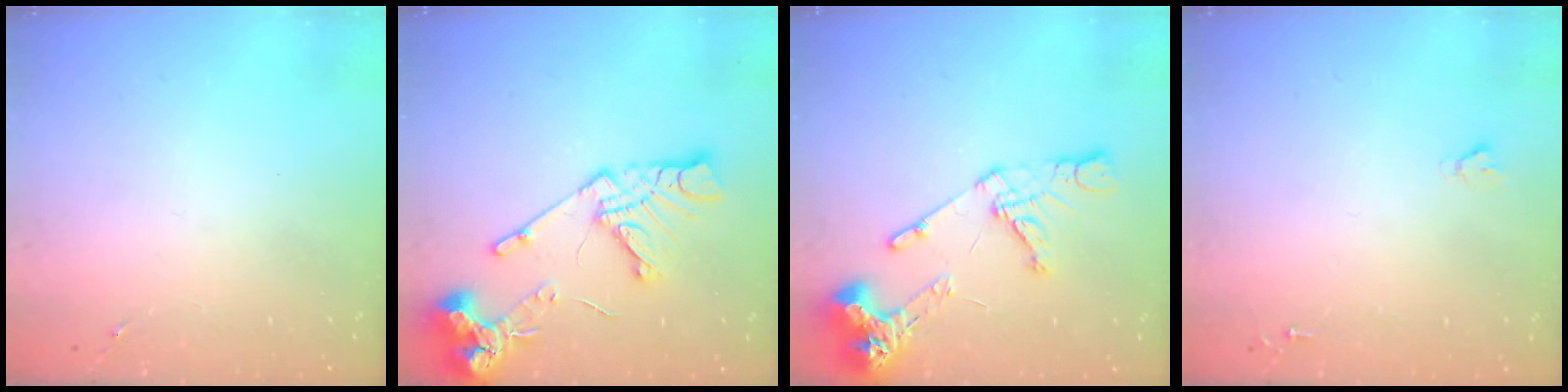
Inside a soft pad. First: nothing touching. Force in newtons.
{"total": 16.4, "press": 16.3, "slide": 1.9}
{"total": 15.7, "press": 15.5, "slide": 1.9}
{"total": 1.6, "press": 1.6, "slide": 0.2}